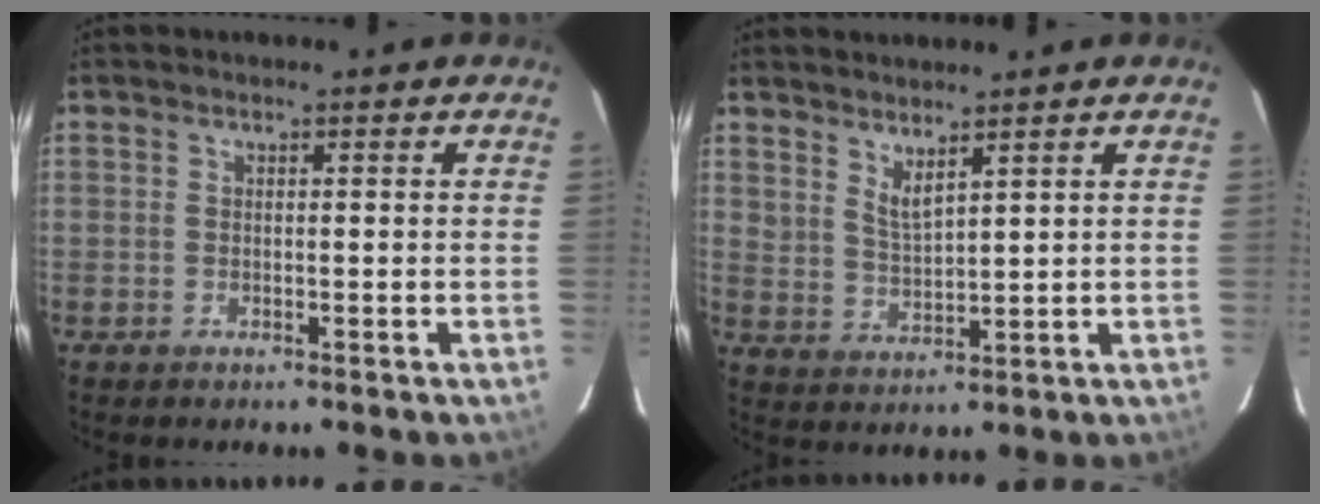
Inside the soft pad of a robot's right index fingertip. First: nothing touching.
{"total": 4.3, "force": [3.6, 0.8, 2.3], "torque": [-0.042, -0.008, 0.067]}